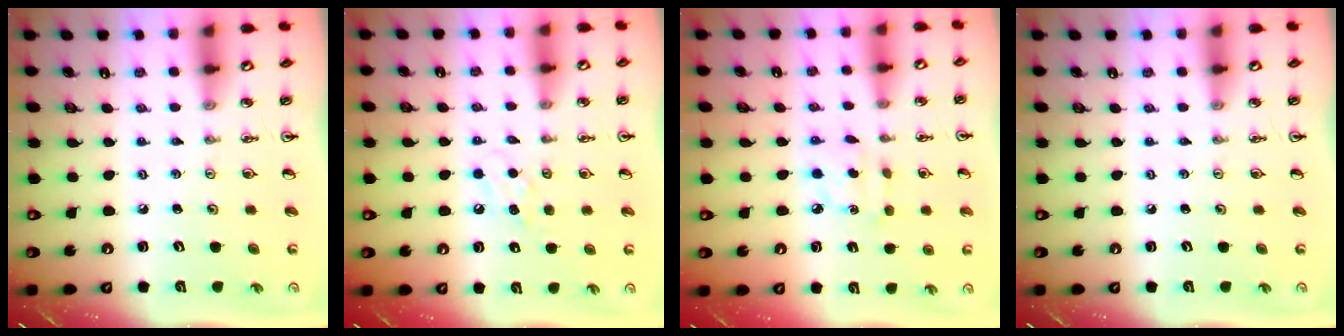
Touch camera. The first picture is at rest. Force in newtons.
{"total": 5.1, "press": 4.9, "slide": 1.4}
{"total": 2.9, "press": 2.8, "slide": 0.5}
{"total": 0.0}